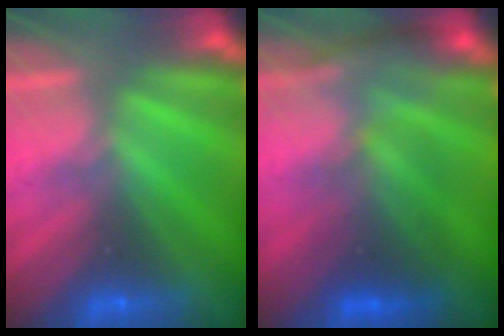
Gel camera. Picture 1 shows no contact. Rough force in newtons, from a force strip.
{"total": 2.6}